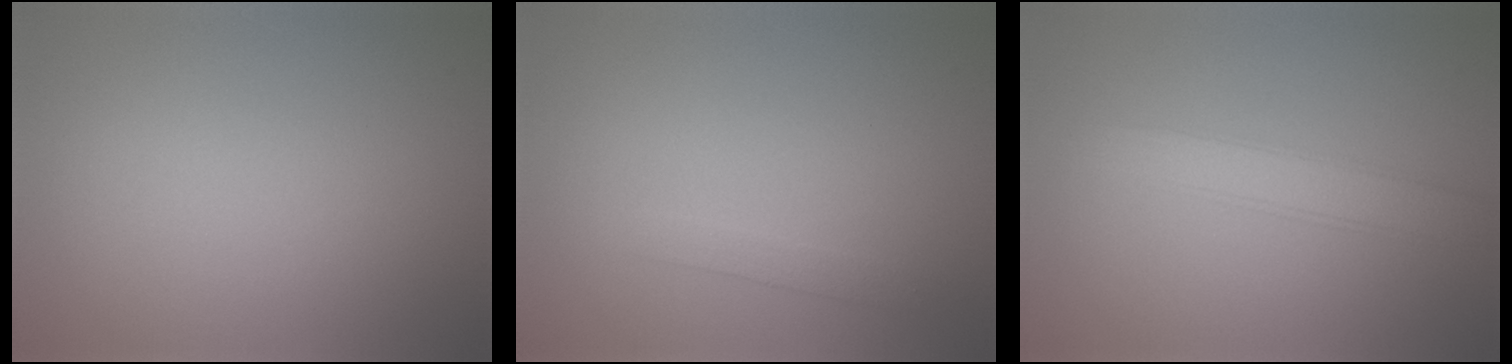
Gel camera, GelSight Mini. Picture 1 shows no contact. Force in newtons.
{"total": 1.3, "press": 1.3, "slide": 0.1}
{"total": 2.8, "press": 2.7, "slide": 0.1}